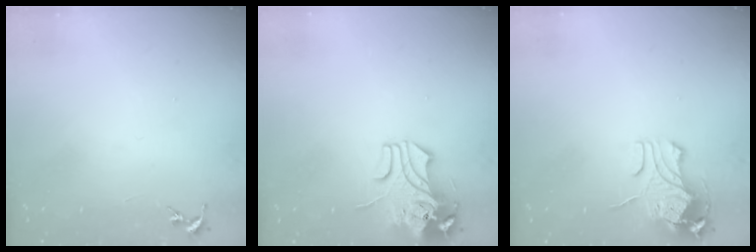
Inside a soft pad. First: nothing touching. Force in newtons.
{"total": 9.6, "press": 9.5, "slide": 1.4}
{"total": 10.8, "press": 10.8, "slide": 1.2}